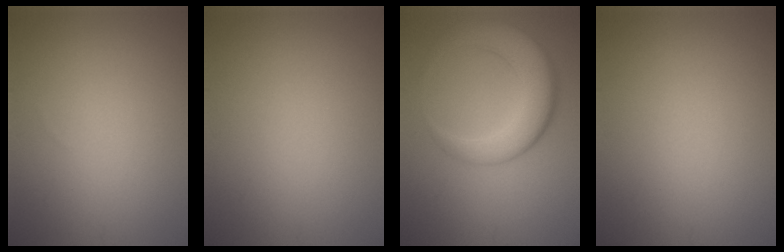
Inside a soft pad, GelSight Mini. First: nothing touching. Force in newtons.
{"total": 0.0}
{"total": 6.5, "press": 6.5, "slide": 0.2}
{"total": 0.0}